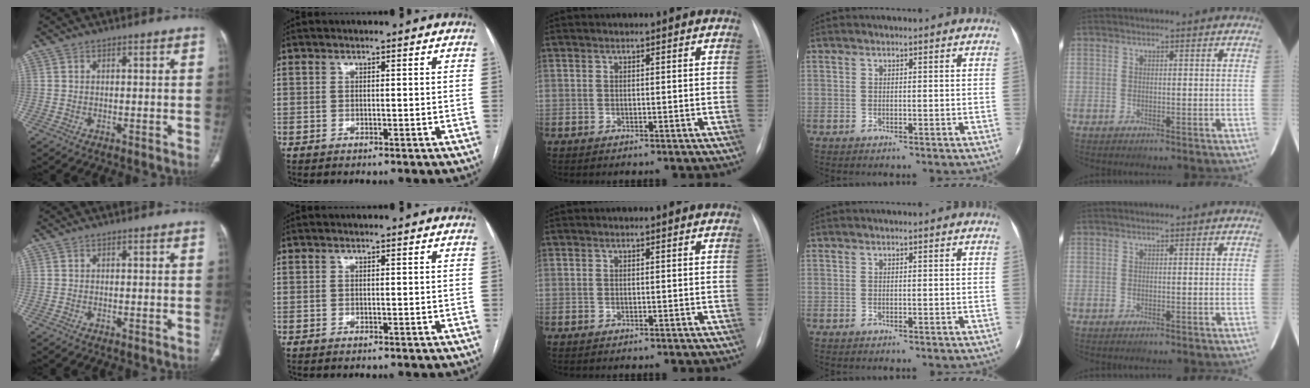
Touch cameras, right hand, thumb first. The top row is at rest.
{}